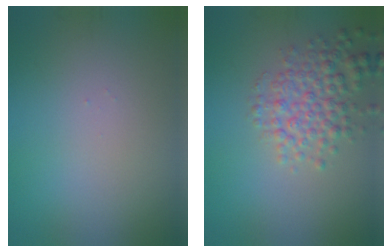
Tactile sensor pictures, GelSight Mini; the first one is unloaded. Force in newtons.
{"total": 4.1, "press": 4.1, "slide": 0.1}